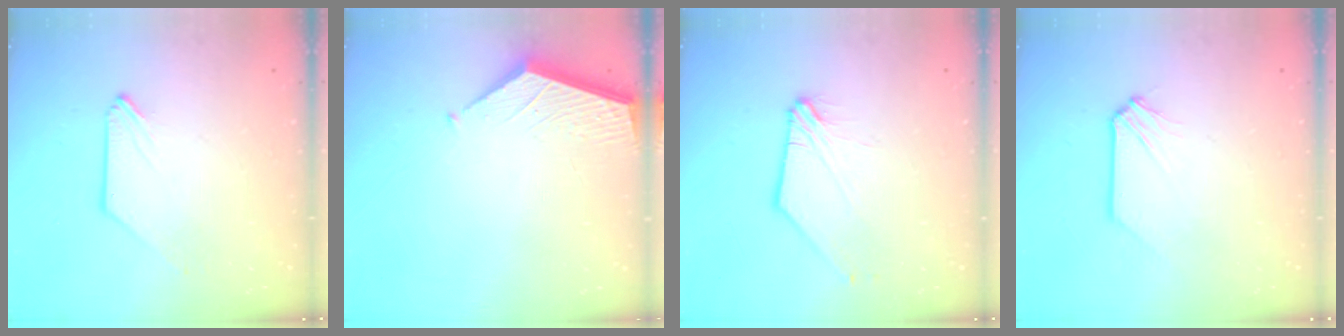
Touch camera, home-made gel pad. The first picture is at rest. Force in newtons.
{"total": 3.4, "press": 3.4, "slide": 0.4}
{"total": 2.3, "press": 2.3, "slide": 0.2}
{"total": 0.0}